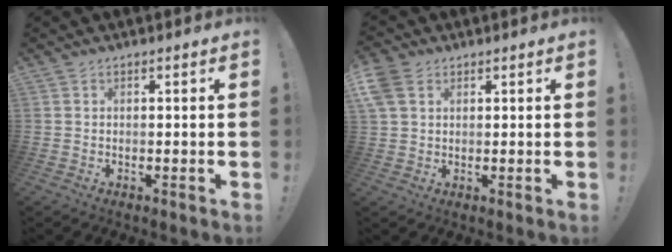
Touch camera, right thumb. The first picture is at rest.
{"total": 6.3, "force": [2.9, 4.5, 3.4], "torque": [-0.072, 0.002, 0.061]}